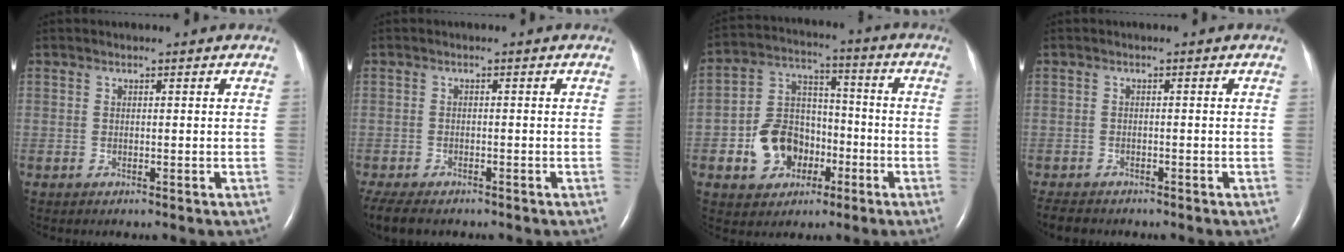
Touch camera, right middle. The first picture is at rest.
{"total": 8.0, "force": [-6.3, 3.1, 3.9], "torque": [-0.078, -0.011, -0.096]}
{"total": 10.7, "force": [-3.7, 8.3, 5.6], "torque": [-0.123, 0.029, -0.057]}
{"total": 4.0, "force": [-3.5, 1.3, 1.3], "torque": [-0.022, -0.008, -0.052]}